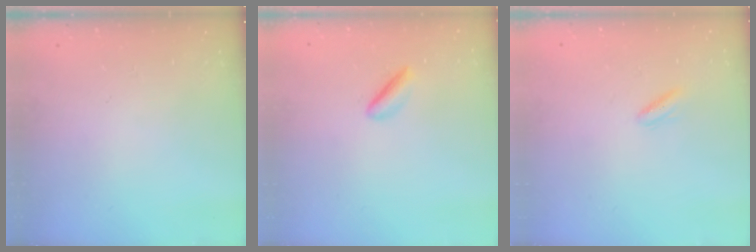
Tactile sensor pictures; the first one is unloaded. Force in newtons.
{"total": 2.3, "press": 2.2, "slide": 0.3}
{"total": 3.0, "press": 2.8, "slide": 1.0}